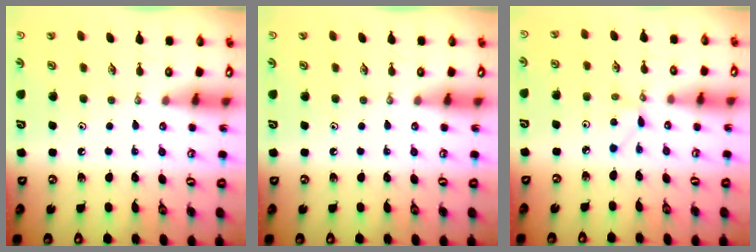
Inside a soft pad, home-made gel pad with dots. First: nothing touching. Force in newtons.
{"total": 0.0}
{"total": 2.1, "press": 2.1, "slide": 0.3}